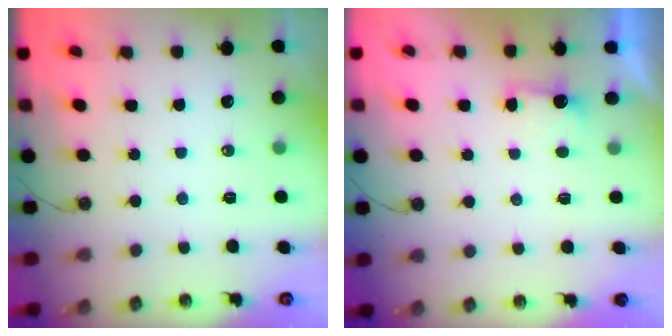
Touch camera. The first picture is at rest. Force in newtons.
{"total": 2.3, "press": 2.2, "slide": 0.8}